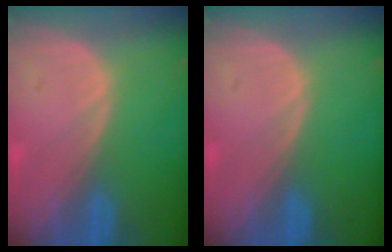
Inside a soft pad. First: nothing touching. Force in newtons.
{"total": 0.0}